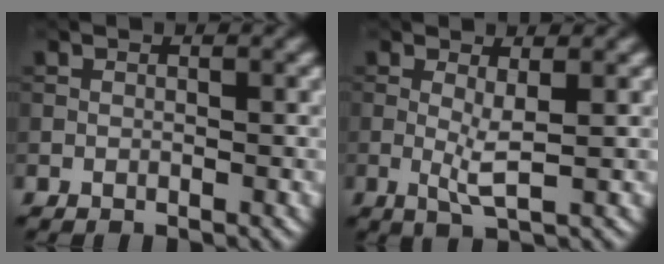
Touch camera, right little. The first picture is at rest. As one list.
[{"total": 2.3, "force": [0.6, 0.2, 2.2], "torque": [-0.042, -0.008, 0.011]}]